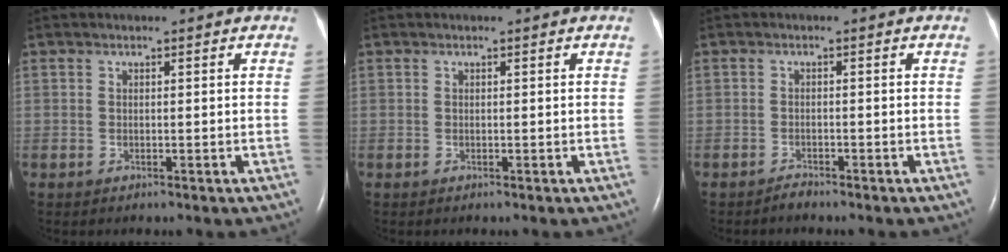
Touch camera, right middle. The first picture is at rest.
{"total": 0.0}
{"total": 1.0, "force": [-1.0, 0.1, 0.1], "torque": [-0.004, -0.002, -0.016]}